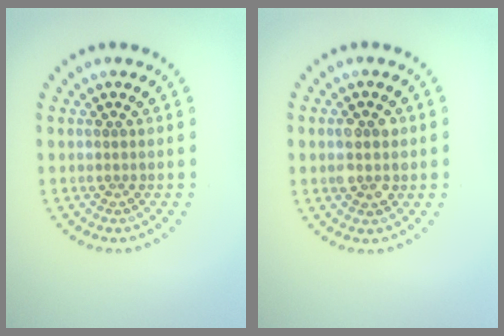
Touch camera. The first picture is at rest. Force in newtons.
{"total": 2.7, "press": 2.7, "slide": 0.2}